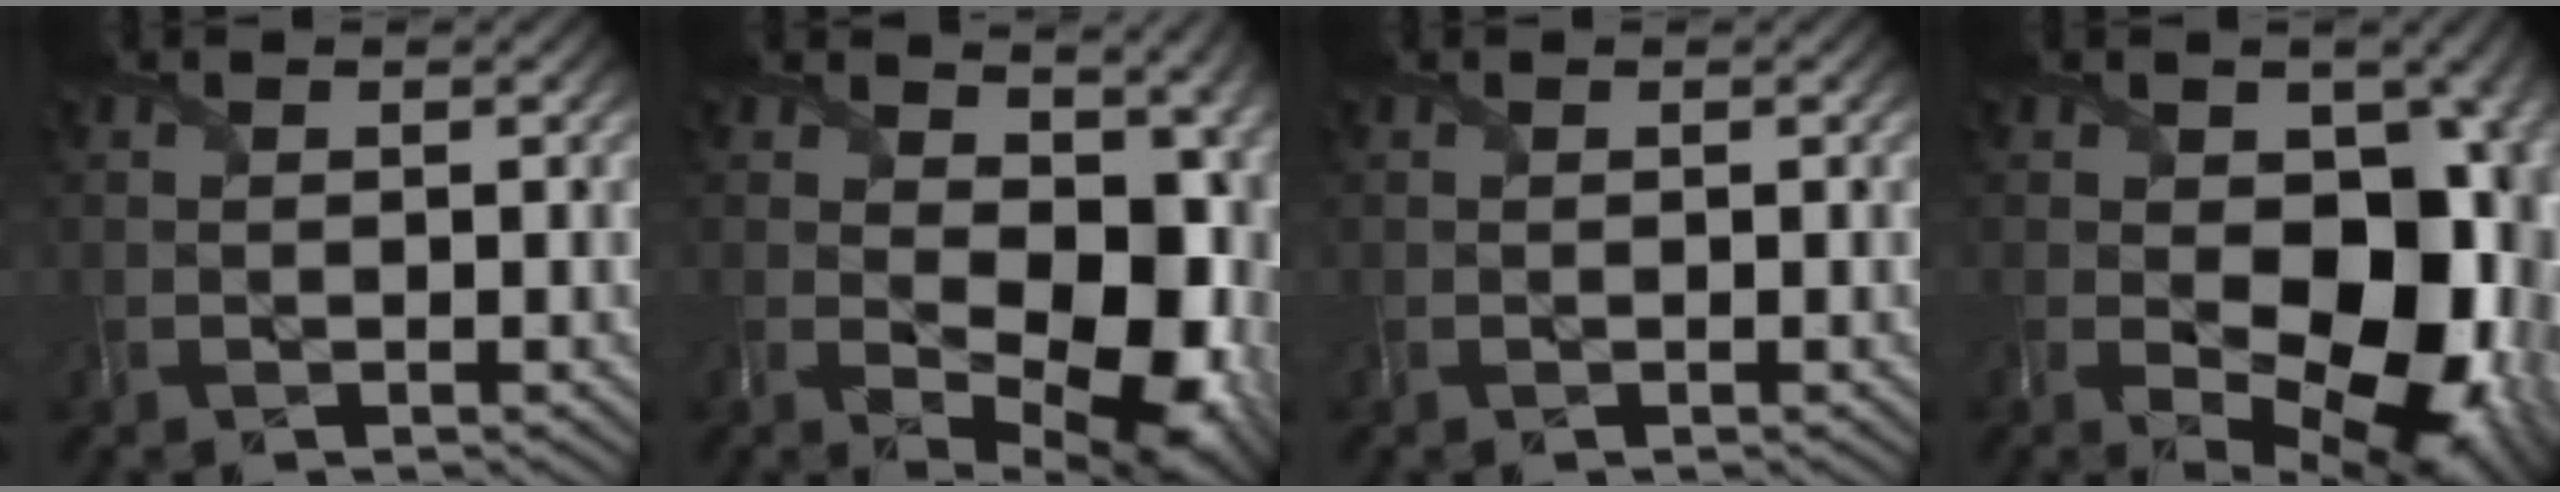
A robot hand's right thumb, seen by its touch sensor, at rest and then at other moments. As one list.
[{"total": 13.5, "force": [0.6, 8.4, 10.5], "torque": [-0.156, -0.029, 0.029]}, {"total": 0.0}, {"total": 17.4, "force": [-1.7, 11.6, 12.9], "torque": [-0.143, -0.037, 0.002]}]